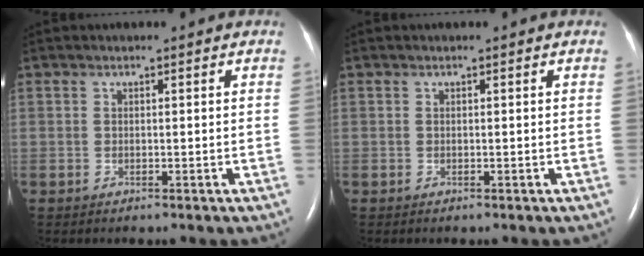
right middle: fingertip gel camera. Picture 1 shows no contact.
{"total": 0.0}